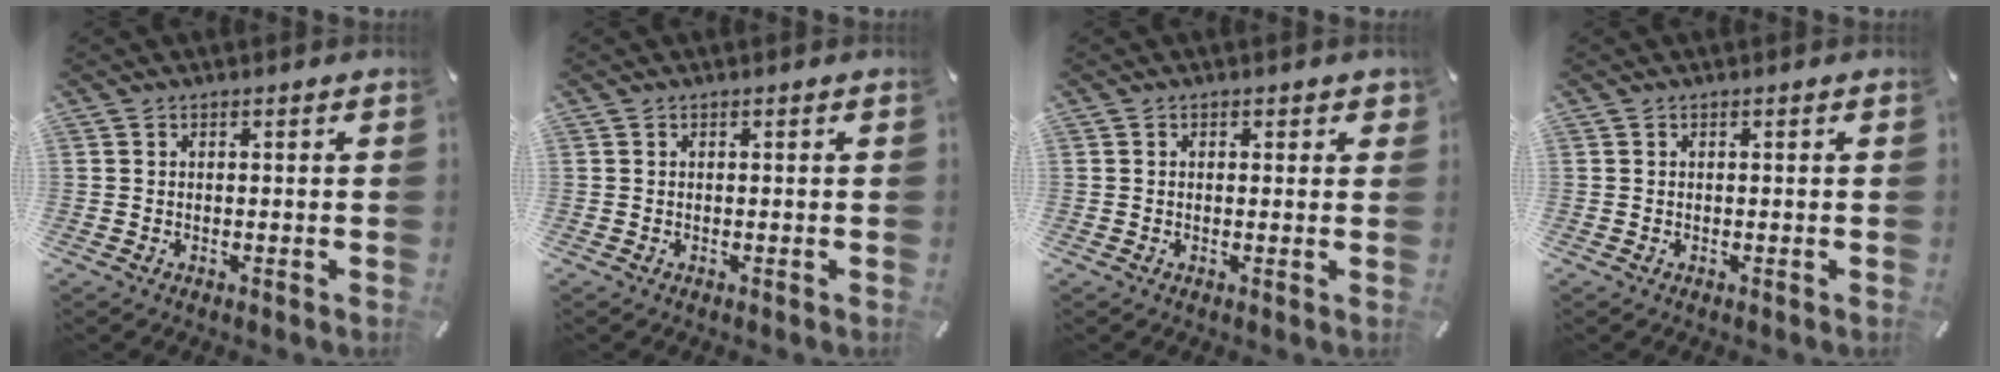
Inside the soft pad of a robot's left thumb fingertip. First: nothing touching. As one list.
[{"total": 0.0}, {"total": 1.0, "force": [0.2, 0.8, 0.7], "torque": [0.002, -0.001, 0.000]}, {"total": 0.0}]